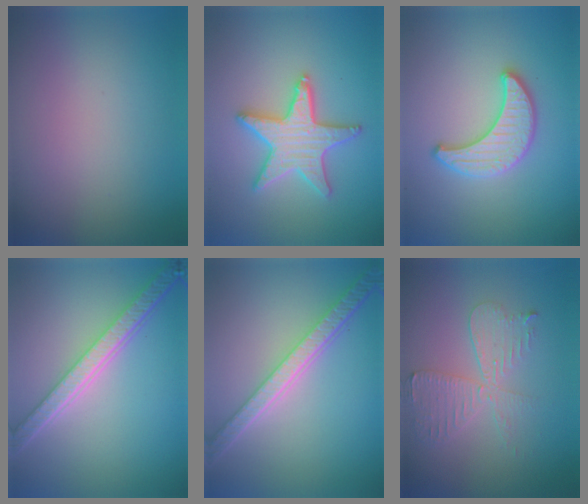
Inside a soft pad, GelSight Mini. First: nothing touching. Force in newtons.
{"total": 5.2, "press": 5.1, "slide": 1.0}
{"total": 3.4, "press": 3.4, "slide": 0.0}
{"total": 6.0, "press": 4.6, "slide": 3.8}
{"total": 5.6, "press": 4.2, "slide": 3.7}
{"total": 4.2, "press": 3.7, "slide": 2.1}